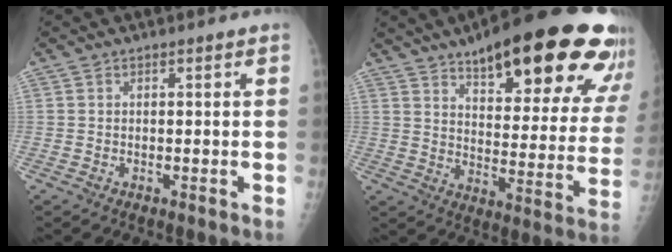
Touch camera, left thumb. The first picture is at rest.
{"total": 29.3, "force": [18.6, 9.1, 20.7], "torque": [-0.247, -0.059, 0.253]}